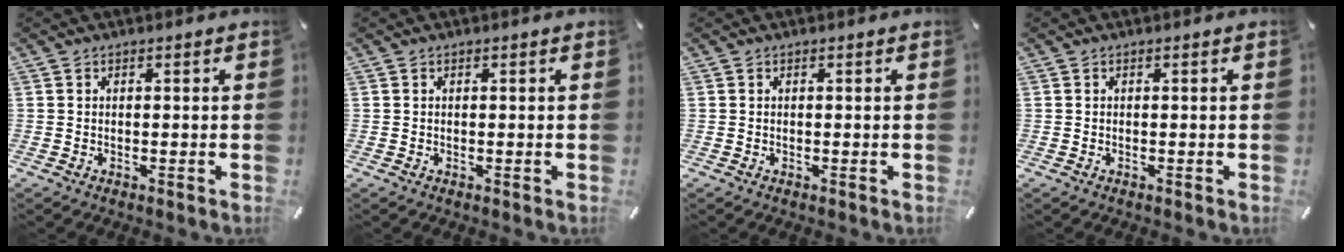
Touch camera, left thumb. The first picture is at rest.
{"total": 0.0}
{"total": 0.0}
{"total": 0.0}